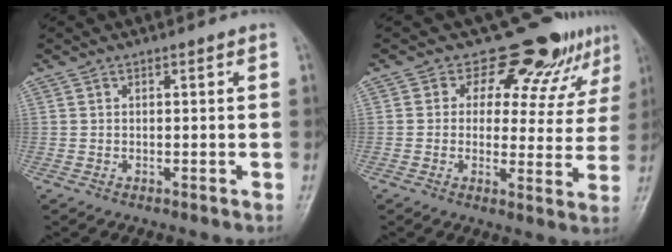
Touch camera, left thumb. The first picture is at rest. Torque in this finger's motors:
{"motor_torque": [-0.07, 0.19, -0.13, -0.17, 0.07]}